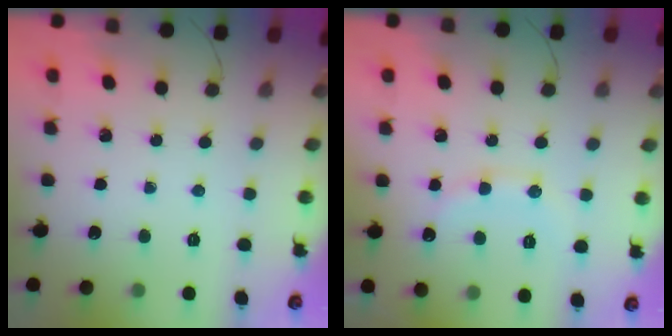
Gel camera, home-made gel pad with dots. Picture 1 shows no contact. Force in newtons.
{"total": 11.5, "press": 11.5, "slide": 1.1}